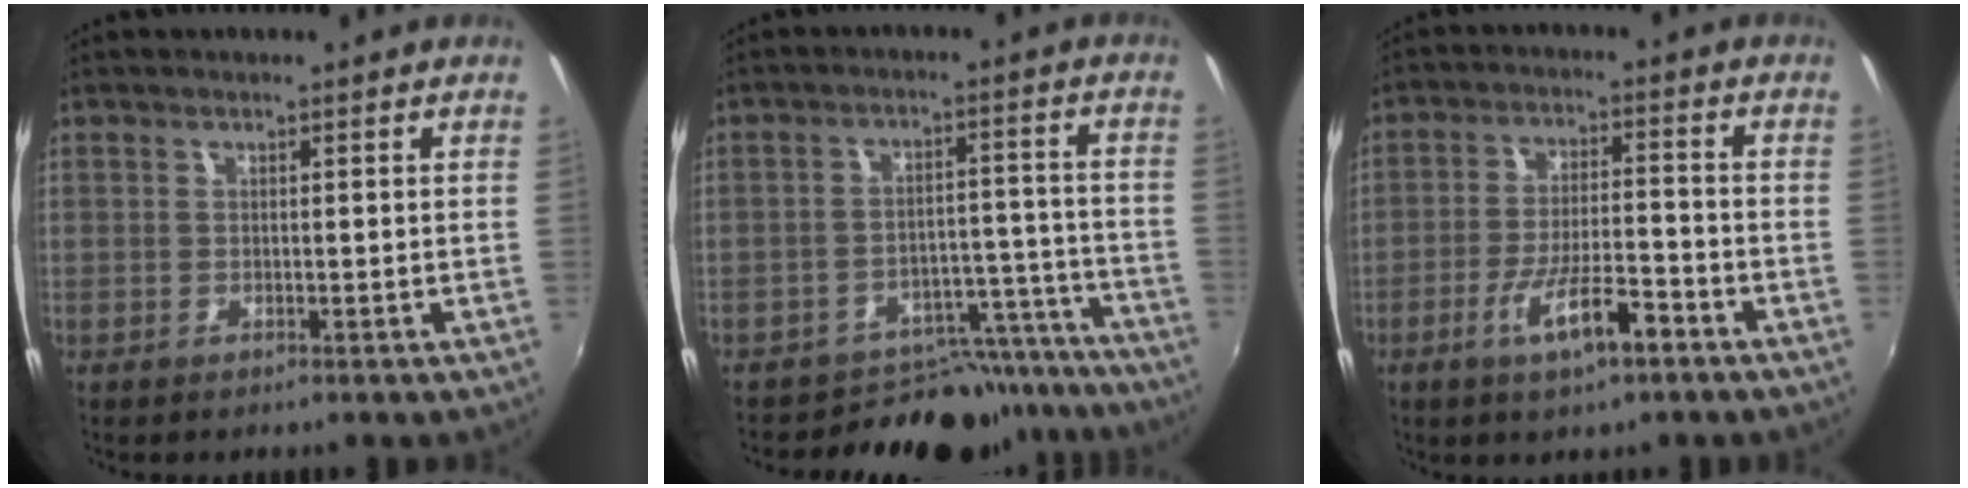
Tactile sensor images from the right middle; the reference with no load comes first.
{"total": 13.9, "force": [-12.5, 6.0, 1.2], "torque": [-0.004, 0.053, -0.156]}
{"total": 9.3, "force": [-5.2, 2.3, 7.3], "torque": [-0.140, -0.009, -0.086]}